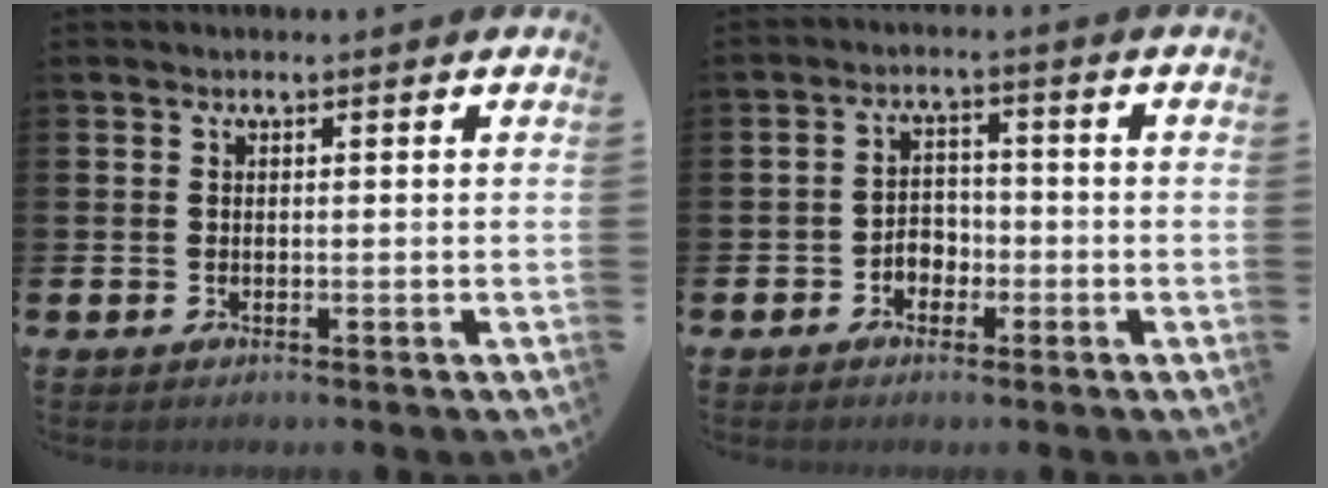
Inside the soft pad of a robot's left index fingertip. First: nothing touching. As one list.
[{"total": 3.0, "force": [-1.7, 2.3, 1.0], "torque": [-0.022, 0.005, -0.040]}]